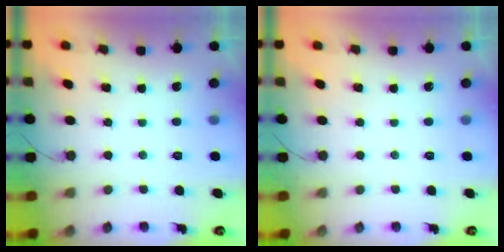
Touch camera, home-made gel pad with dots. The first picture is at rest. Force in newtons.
{"total": 0.0}